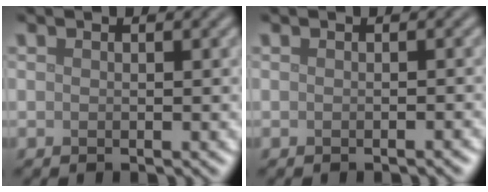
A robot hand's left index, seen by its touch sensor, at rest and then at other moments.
{"total": 0.6, "force": [-0.4, 0.1, 0.5], "torque": [-0.004, 0.001, -0.006]}